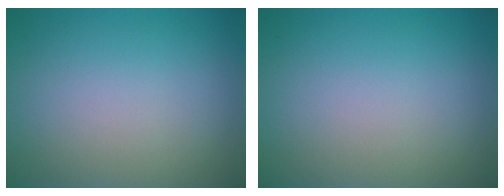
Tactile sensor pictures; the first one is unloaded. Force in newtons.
{"total": 0.0}